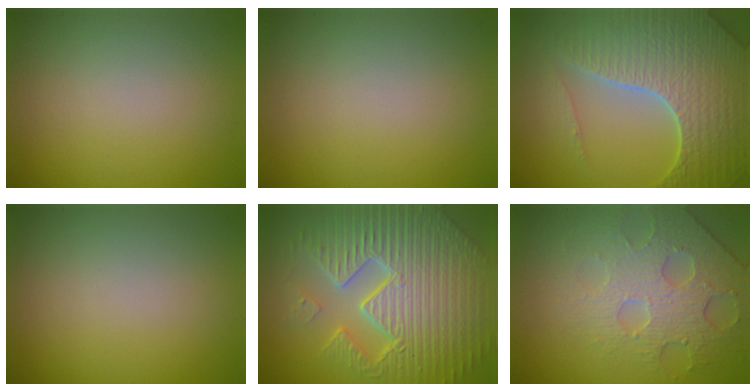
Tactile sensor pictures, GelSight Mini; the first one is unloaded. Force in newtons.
{"total": 0.0}
{"total": 7.0, "press": 6.8, "slide": 1.9}
{"total": 0.0}
{"total": 10.9, "press": 7.1, "slide": 8.4}
{"total": 4.1, "press": 3.9, "slide": 1.3}